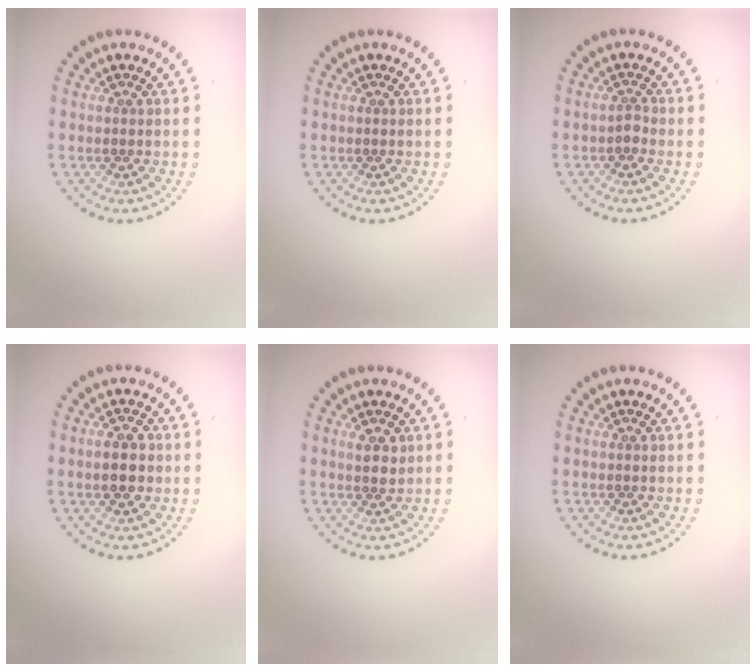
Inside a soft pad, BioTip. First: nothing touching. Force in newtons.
{"total": 0.0}
{"total": 0.9, "press": 0.6, "slide": 0.7}
{"total": 3.0, "press": 3.0, "slide": 0.1}
{"total": 1.7, "press": 1.5, "slide": 0.7}
{"total": 0.0}